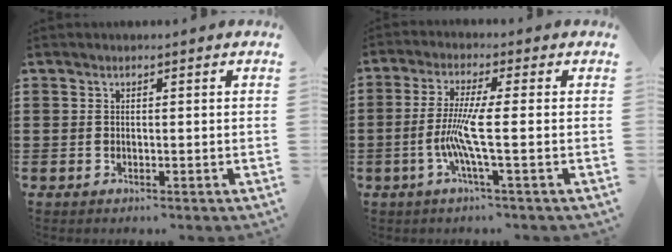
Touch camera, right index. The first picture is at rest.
{"total": 6.7, "force": [-1.5, 0.0, 6.5], "torque": [-0.151, -0.020, -0.040]}